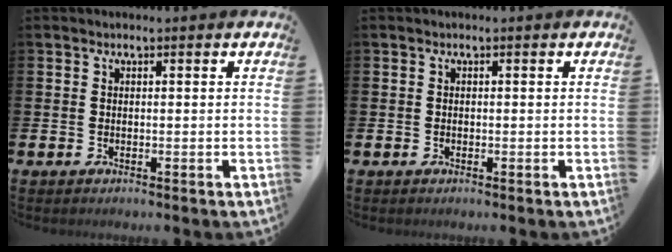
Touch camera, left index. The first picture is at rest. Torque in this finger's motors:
{"motor_torque": [-0.13, -0.13, -0.09, -0.01]}